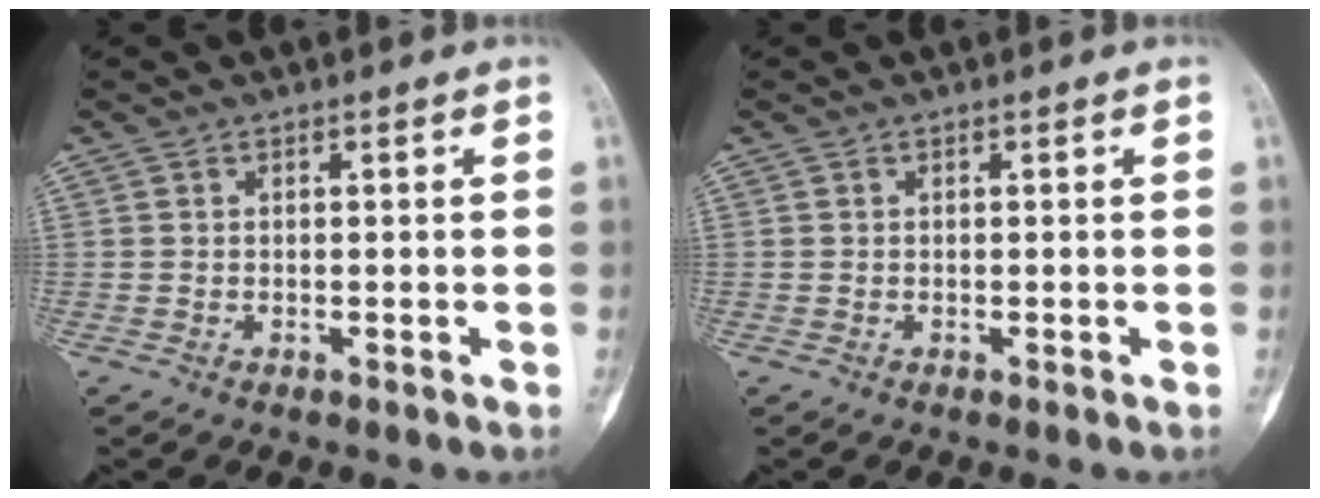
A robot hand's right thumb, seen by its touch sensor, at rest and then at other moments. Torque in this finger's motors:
{"motor_torque": [0.00, 0.00, 0.05, -0.05, 0.06]}